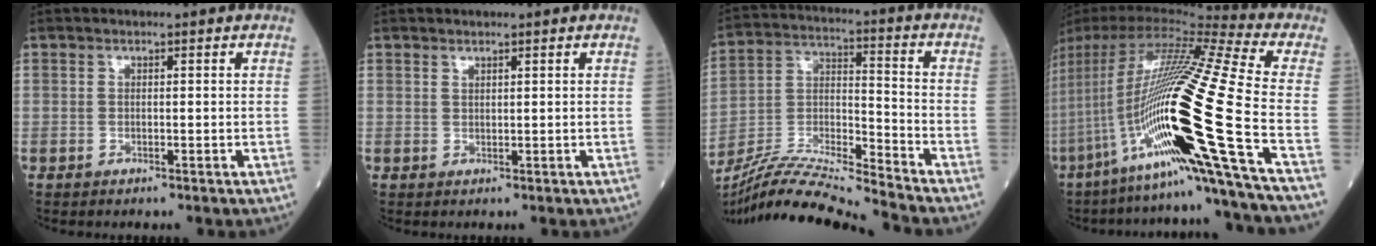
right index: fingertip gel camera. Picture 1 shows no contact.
{"total": 0.5, "force": [0.5, 0.1, 0.2], "torque": [-0.006, -0.005, 0.009]}
{"total": 15.2, "force": [-14.2, -1.9, 4.8], "torque": [-0.085, 0.008, -0.265]}
{"total": 29.8, "force": [-8.7, -0.4, 28.5], "torque": [-0.531, -0.031, -0.172]}